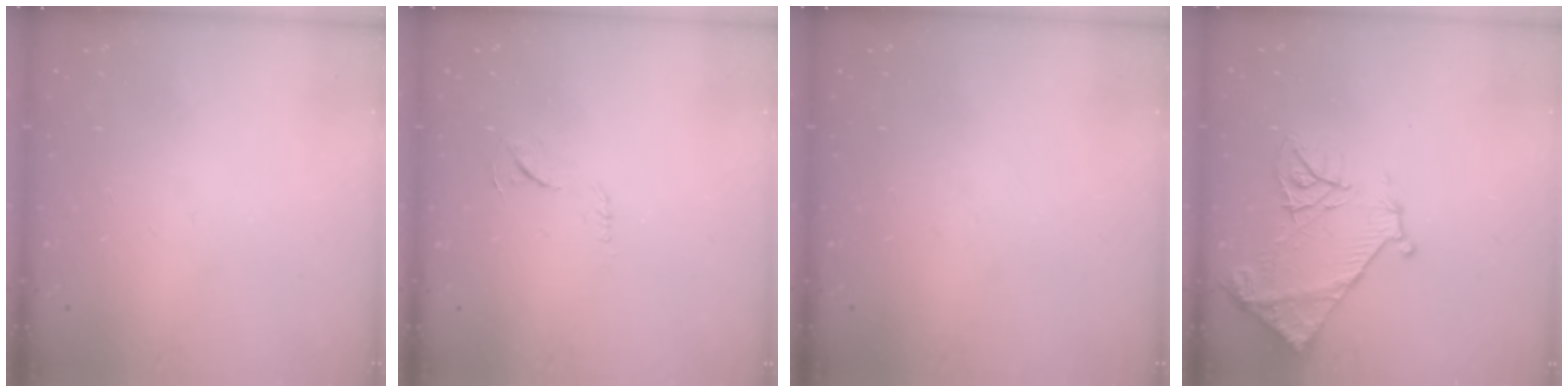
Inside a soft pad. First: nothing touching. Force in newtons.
{"total": 6.1, "press": 6.1, "slide": 0.3}
{"total": 0.0}
{"total": 13.0, "press": 13.0, "slide": 1.3}